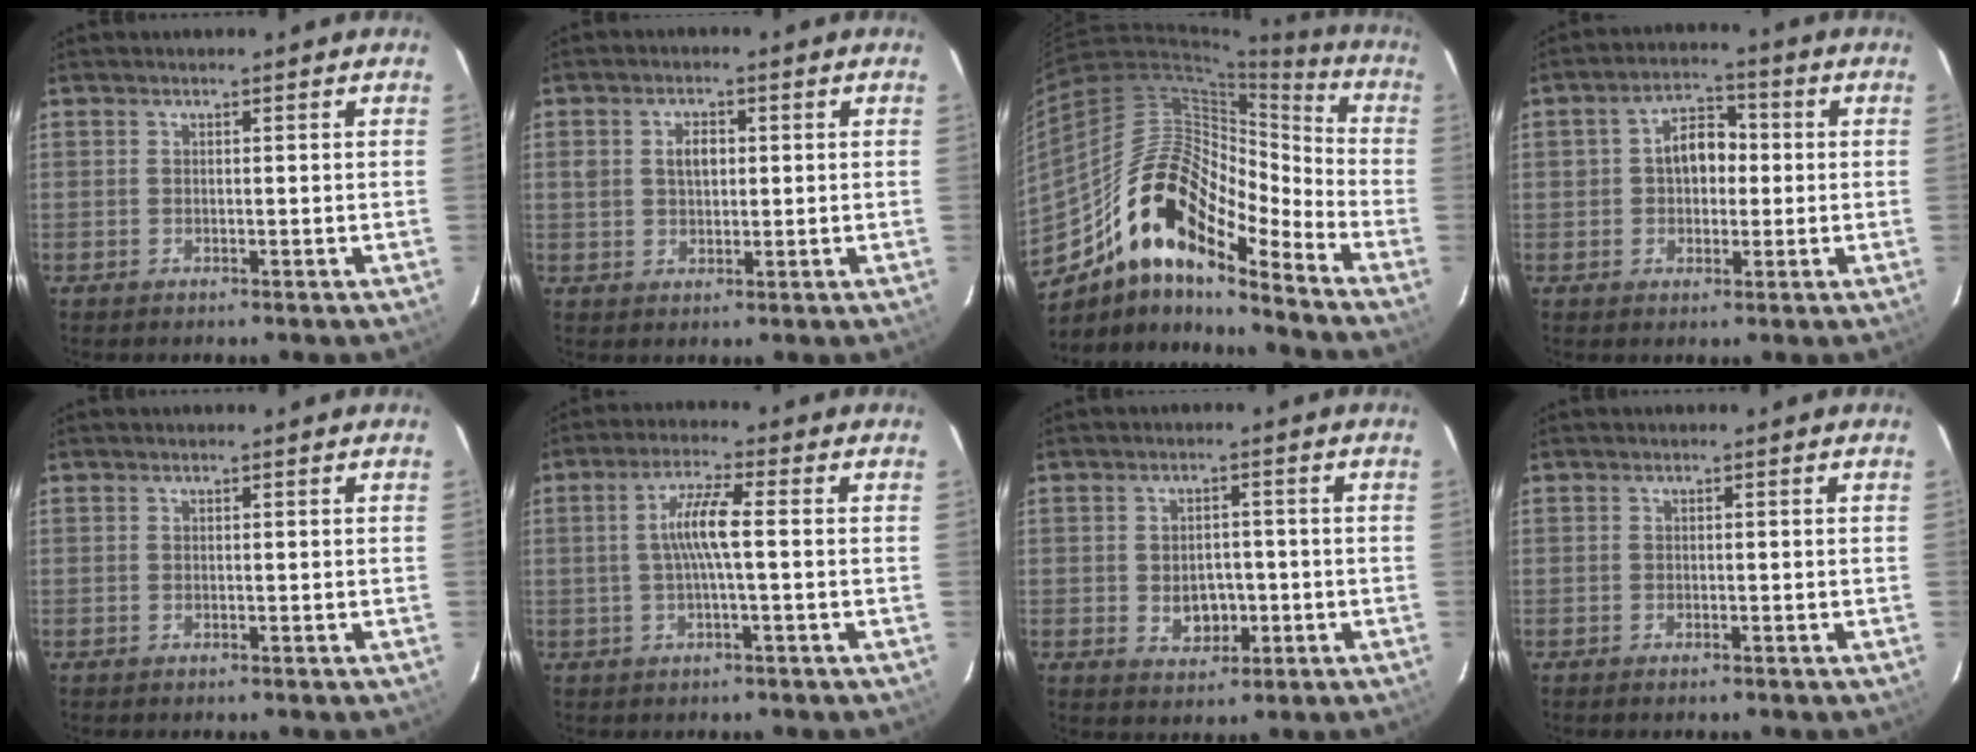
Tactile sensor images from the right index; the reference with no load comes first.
{"total": 4.1, "force": [0.8, 2.8, 2.8], "torque": [-0.048, 0.010, 0.017]}
{"total": 20.4, "force": [-13.5, 7.3, 13.4], "torque": [-0.231, -0.004, -0.261]}
{"total": 7.1, "force": [0.4, 5.0, 5.0], "torque": [-0.084, 0.027, 0.011]}
{"total": 0.0}
{"total": 6.2, "force": [-0.1, 0.3, 6.2], "torque": [-0.121, 0.005, -0.001]}
{"total": 5.3, "force": [-1.1, 4.1, 3.2], "torque": [-0.054, 0.000, -0.006]}
{"total": 0.7, "force": [-0.6, 0.1, 0.3], "torque": [-0.007, -0.001, -0.011]}